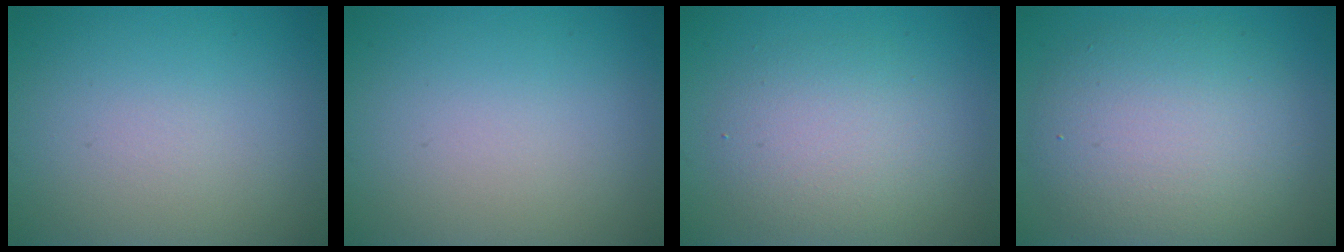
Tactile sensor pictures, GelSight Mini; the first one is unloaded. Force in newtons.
{"total": 0.0}
{"total": 3.8, "press": 3.8, "slide": 0.5}
{"total": 7.3, "press": 7.3, "slide": 0.2}